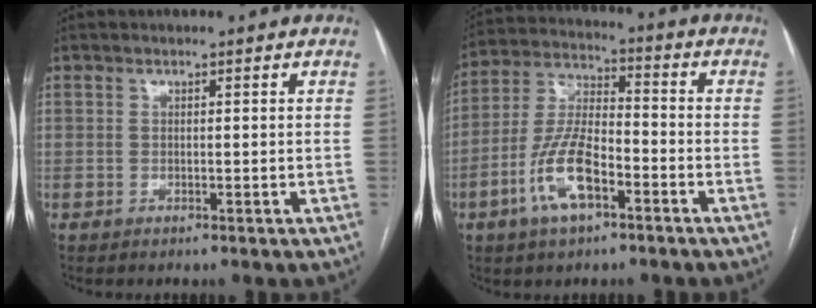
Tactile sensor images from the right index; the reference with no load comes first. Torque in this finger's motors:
{"motor_torque": [0.55, -0.47, 0.01, -0.06]}